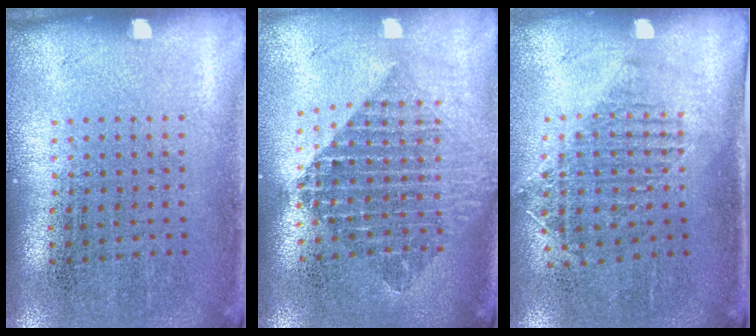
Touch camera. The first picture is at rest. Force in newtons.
{"total": 2.1, "press": 1.7, "slide": 1.3}
{"total": 1.2, "press": 1.1, "slide": 0.6}